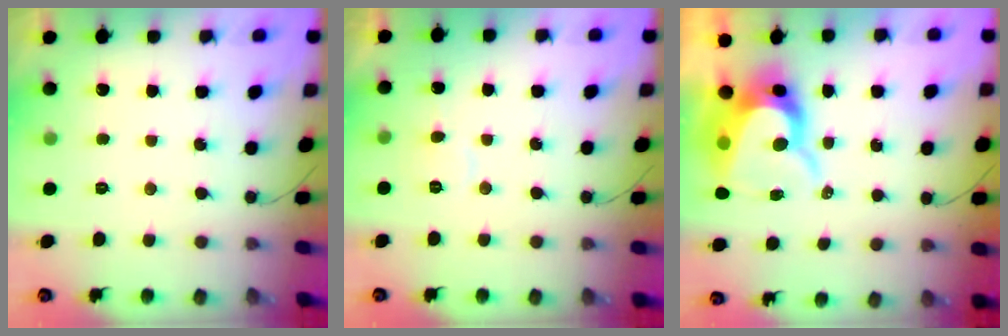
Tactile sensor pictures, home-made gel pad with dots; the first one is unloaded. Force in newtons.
{"total": 5.2, "press": 5.1, "slide": 0.4}
{"total": 11.6, "press": 11.5, "slide": 1.1}